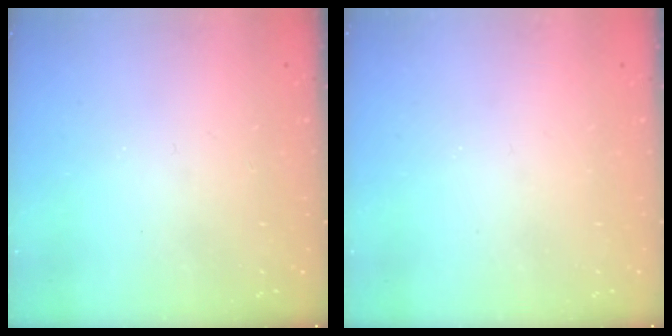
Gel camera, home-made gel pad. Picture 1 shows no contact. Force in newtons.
{"total": 0.0}